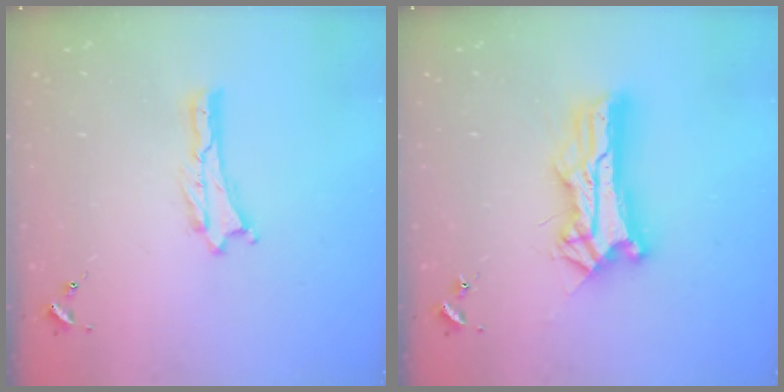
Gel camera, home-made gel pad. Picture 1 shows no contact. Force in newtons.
{"total": 11.7, "press": 11.6, "slide": 1.0}